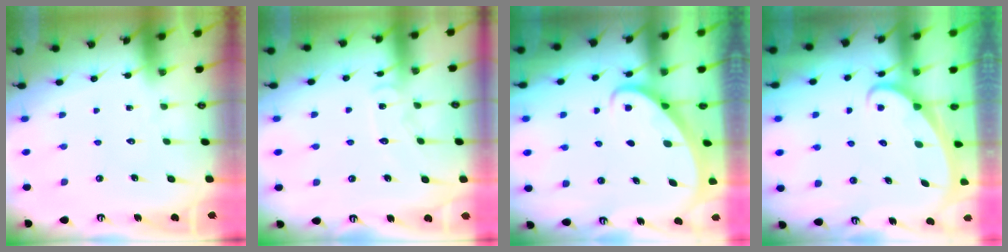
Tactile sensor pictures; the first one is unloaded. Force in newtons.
{"total": 7.5, "press": 7.4, "slide": 0.7}
{"total": 2.7, "press": 2.7, "slide": 0.2}
{"total": 2.1, "press": 2.1, "slide": 0.1}